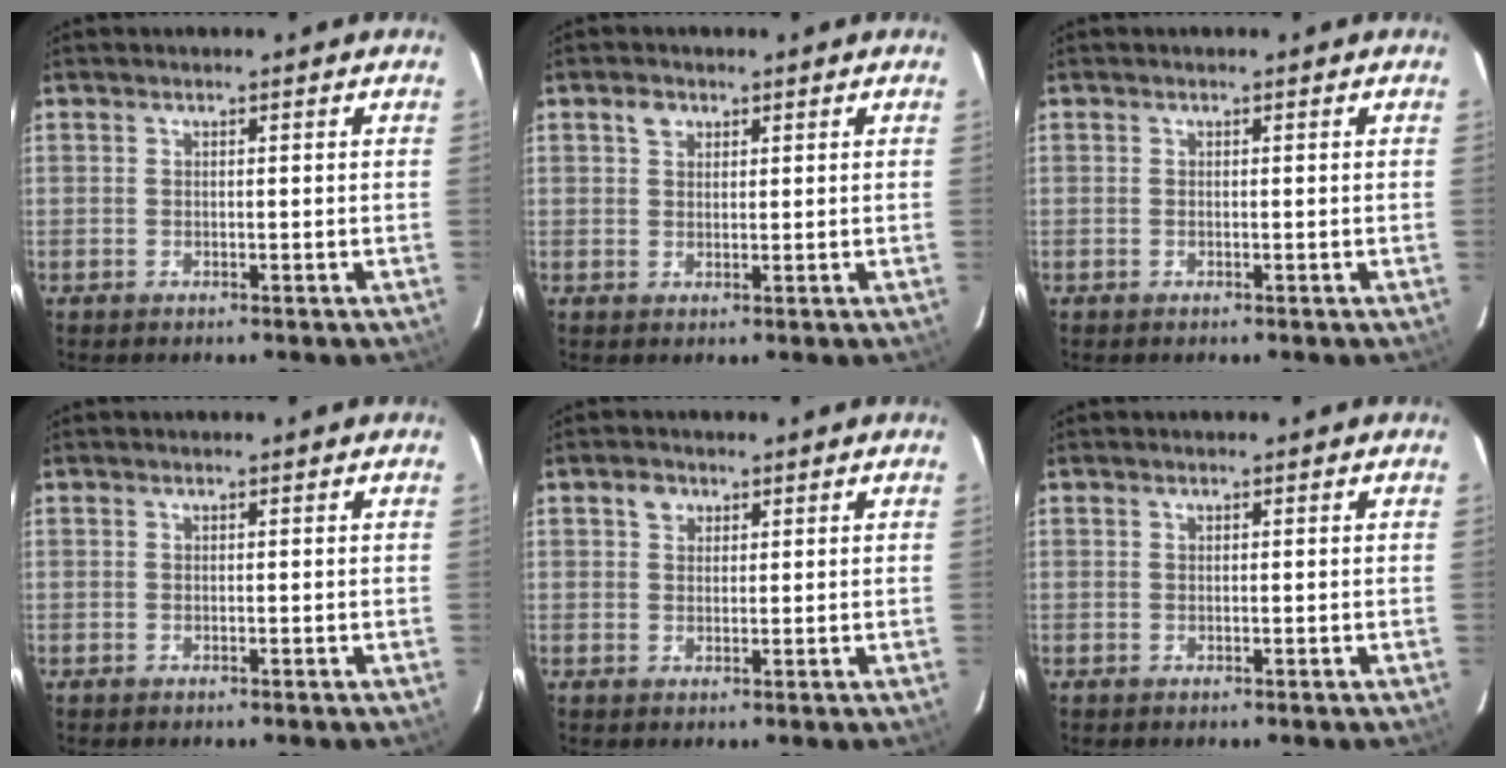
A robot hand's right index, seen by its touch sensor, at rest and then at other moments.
{"total": 2.2, "force": [1.2, 1.7, 0.8], "torque": [-0.012, 0.007, 0.021]}
{"total": 0.0}
{"total": 0.0}
{"total": 2.4, "force": [1.2, 1.9, 0.7], "torque": [-0.008, 0.008, 0.021]}
{"total": 0.0}